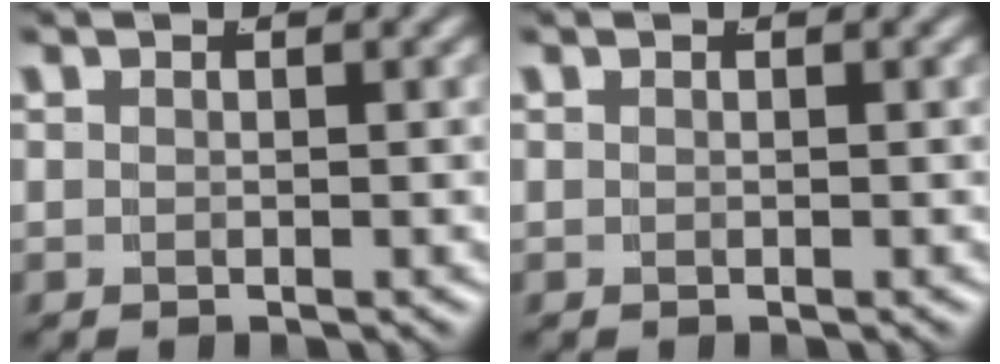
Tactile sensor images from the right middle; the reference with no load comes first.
{"total": 0.0}